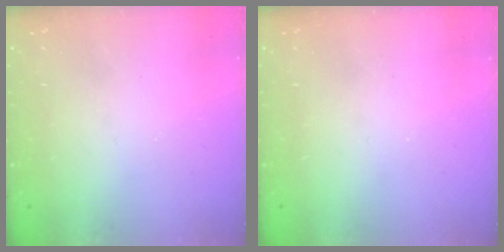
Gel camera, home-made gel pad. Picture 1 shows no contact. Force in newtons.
{"total": 0.0}